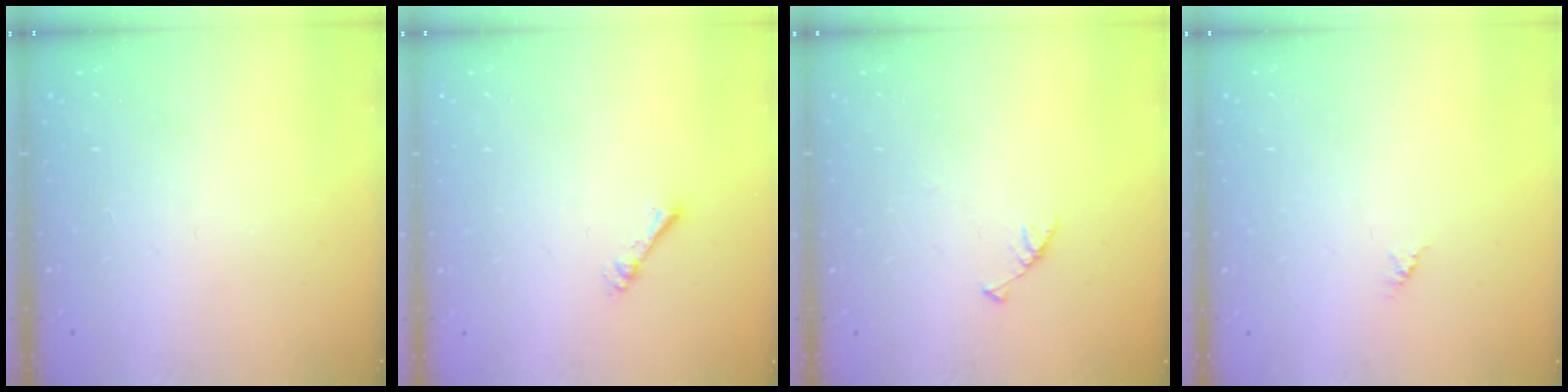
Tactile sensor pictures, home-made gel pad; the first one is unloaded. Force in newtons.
{"total": 1.7, "press": 1.7, "slide": 0.2}
{"total": 3.0, "press": 3.0, "slide": 0.3}
{"total": 1.2, "press": 1.2, "slide": 0.3}